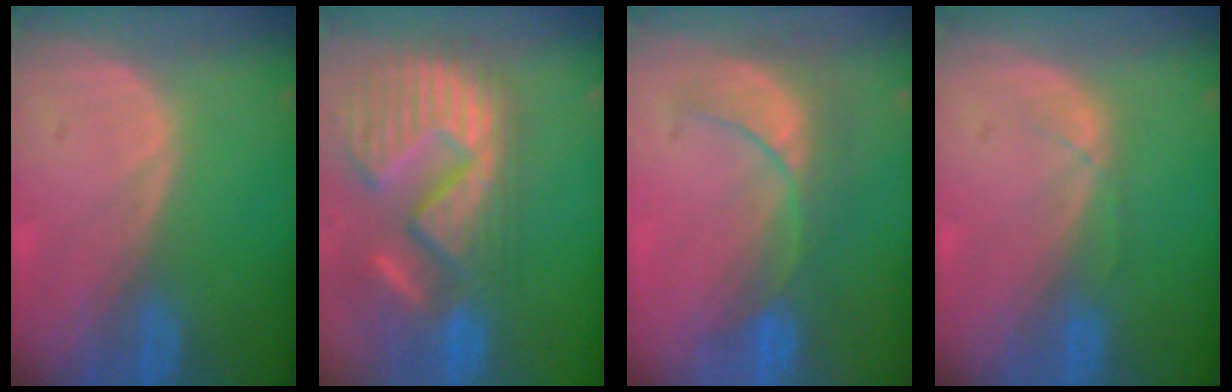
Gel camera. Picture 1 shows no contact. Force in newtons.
{"total": 15.3, "press": 12.7, "slide": 8.4}
{"total": 7.8, "press": 7.5, "slide": 1.9}
{"total": 1.4, "press": 1.3, "slide": 0.3}